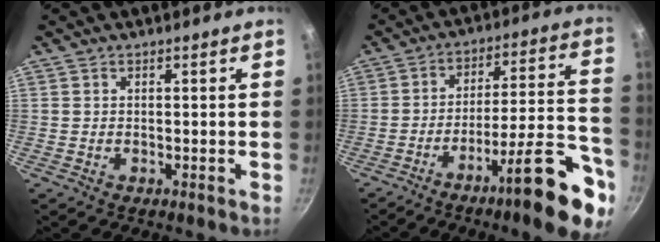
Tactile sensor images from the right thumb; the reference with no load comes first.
{"total": 20.1, "force": [-10.7, 4.7, 16.3], "torque": [-0.196, 0.066, -0.163]}